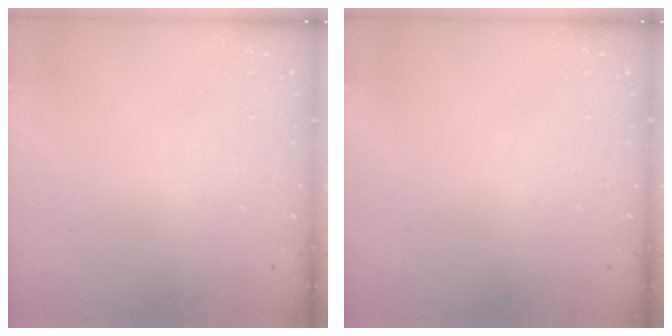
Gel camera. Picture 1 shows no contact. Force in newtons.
{"total": 0.0}